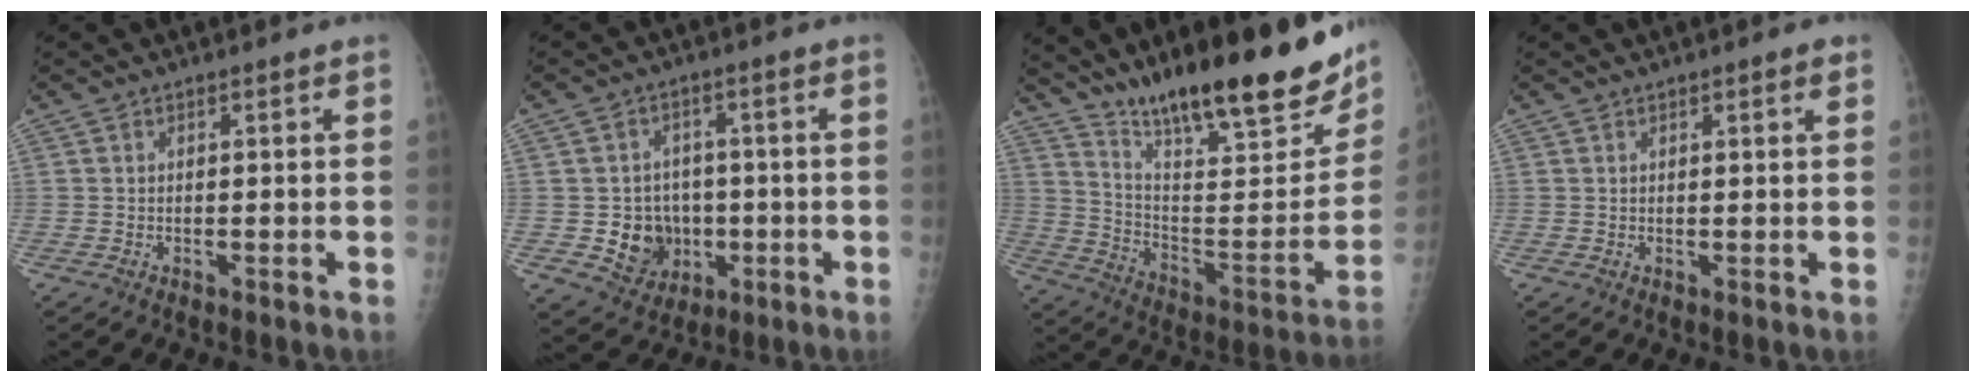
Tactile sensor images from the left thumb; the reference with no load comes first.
{"total": 8.8, "force": [-1.4, 7.9, 3.6], "torque": [-0.021, 0.007, -0.012]}
{"total": 27.4, "force": [19.8, 6.0, 18.0], "torque": [-0.248, -0.083, 0.310]}
{"total": 1.5, "force": [0.9, 0.3, 1.2], "torque": [-0.017, -0.003, 0.011]}